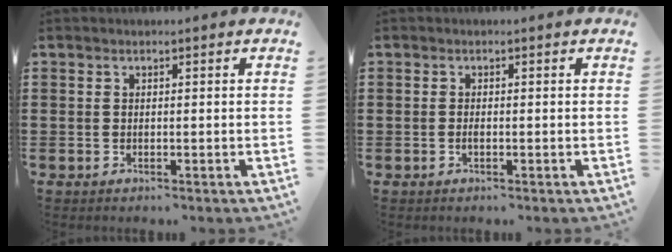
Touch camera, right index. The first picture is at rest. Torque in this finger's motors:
{"motor_torque": [1.49, 0.64, 0.03, -0.04]}